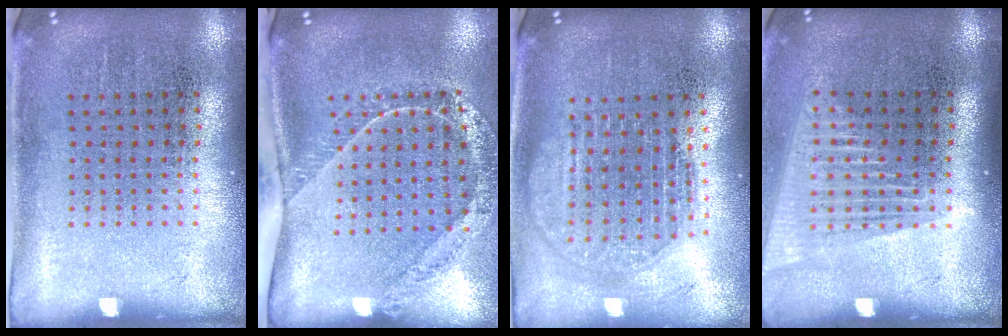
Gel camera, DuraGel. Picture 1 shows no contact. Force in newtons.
{"total": 1.7, "press": 1.5, "slide": 0.8}
{"total": 1.8, "press": 1.5, "slide": 1.0}
{"total": 1.7, "press": 1.5, "slide": 0.8}